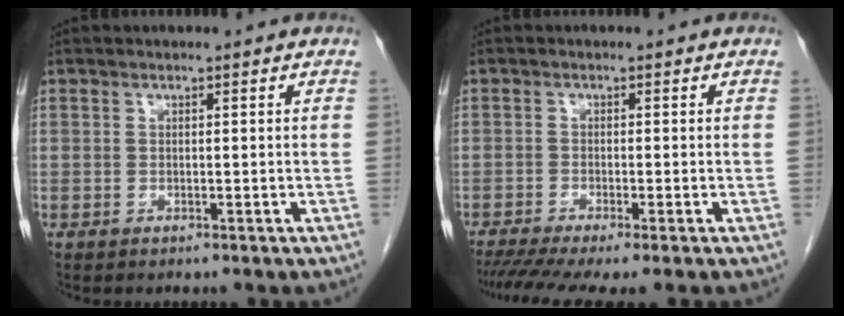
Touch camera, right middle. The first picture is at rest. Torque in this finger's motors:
{"motor_torque": [1.15, -0.99, 0.15, 0.07]}